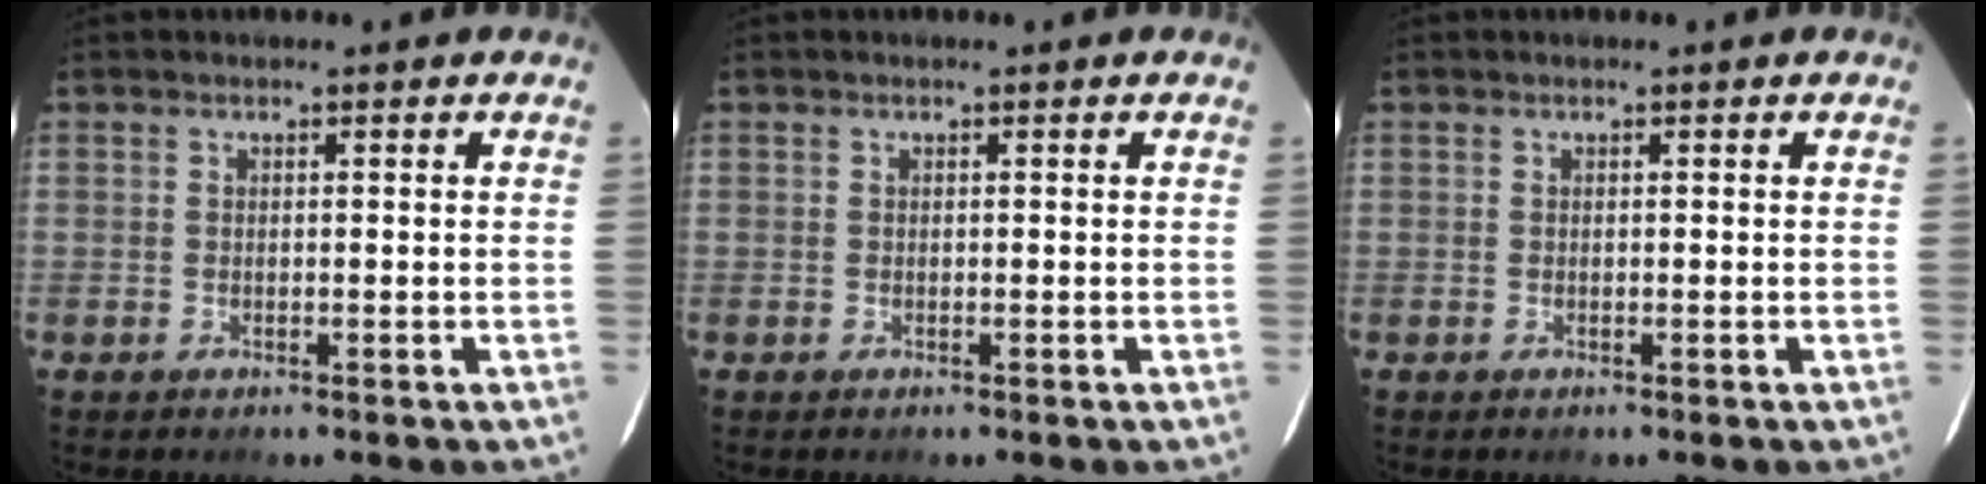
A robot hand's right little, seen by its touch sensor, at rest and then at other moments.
{"total": 0.0}
{"total": 0.0}